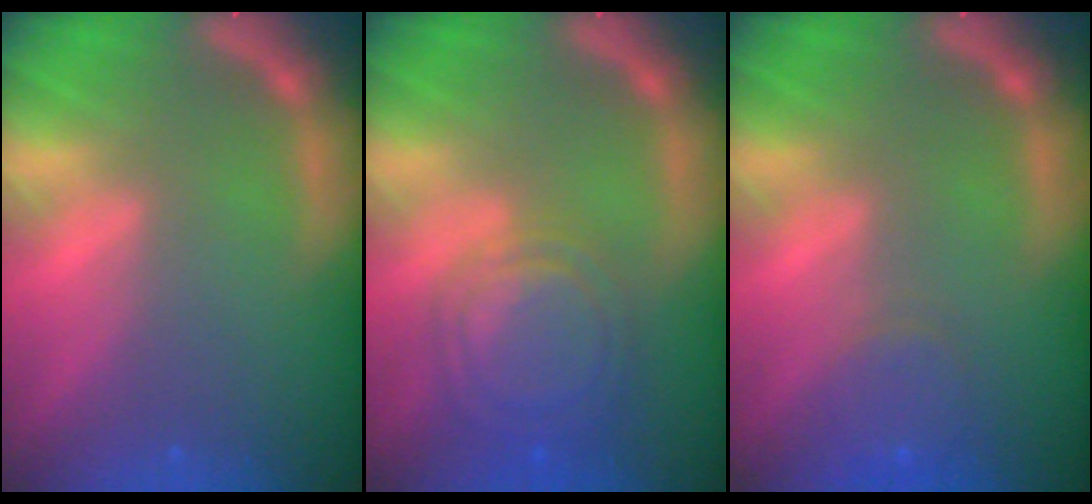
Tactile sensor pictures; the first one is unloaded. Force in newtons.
{"total": 7.6}
{"total": 3.0}